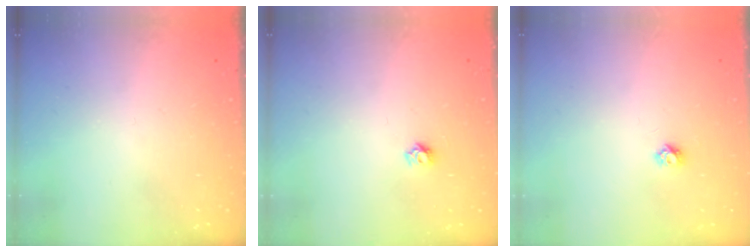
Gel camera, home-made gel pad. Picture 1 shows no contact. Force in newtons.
{"total": 4.4, "press": 4.4, "slide": 0.4}
{"total": 3.7, "press": 3.7, "slide": 0.4}